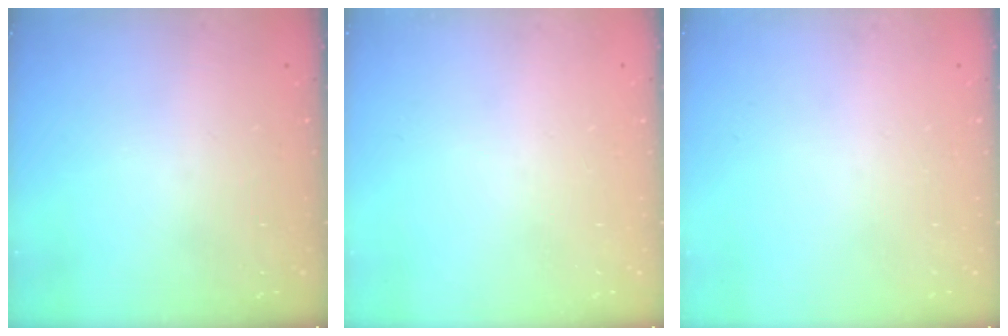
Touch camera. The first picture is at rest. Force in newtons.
{"total": 0.0}
{"total": 0.0}